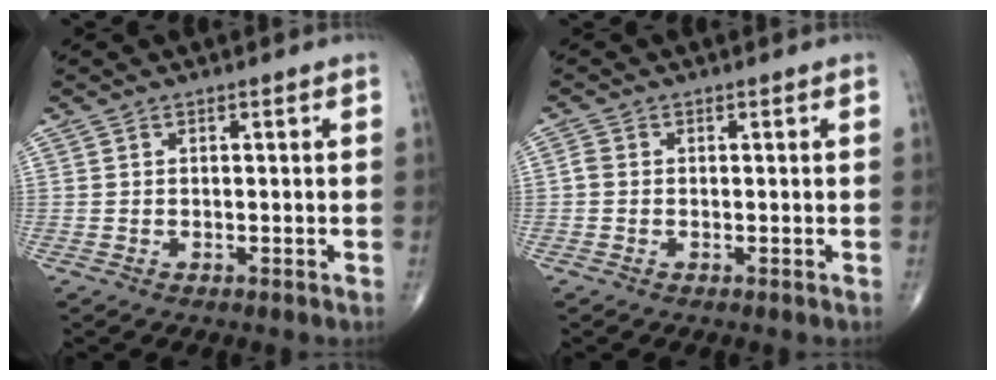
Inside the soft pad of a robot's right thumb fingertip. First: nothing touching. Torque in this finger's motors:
{"motor_torque": [-0.23, 0.10, 0.21, 0.00, -0.01]}